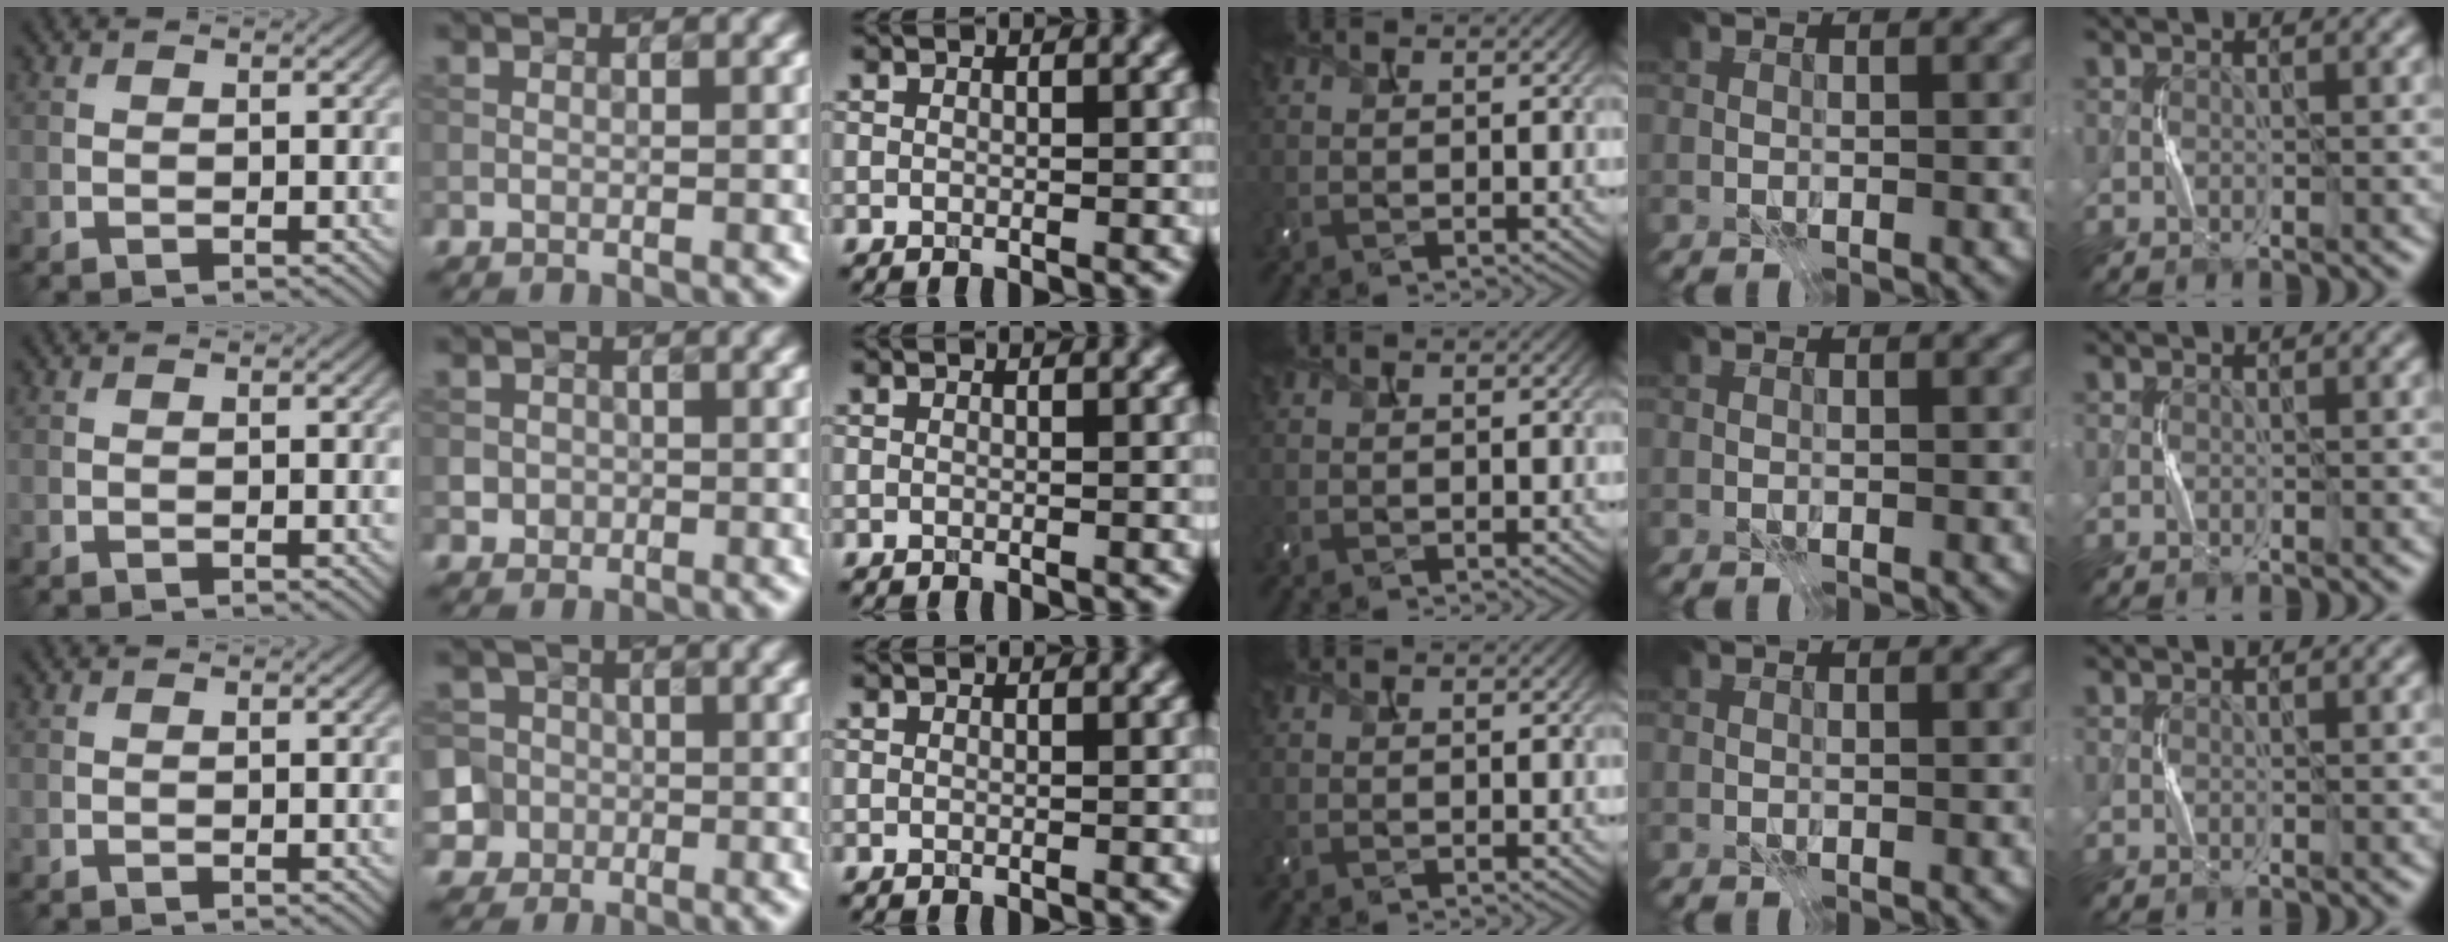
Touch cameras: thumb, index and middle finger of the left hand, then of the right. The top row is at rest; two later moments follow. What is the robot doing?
{"motion": "press", "object": "camera"}